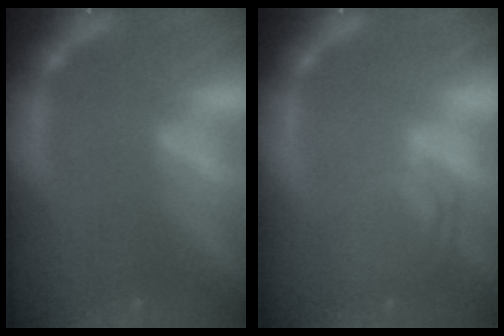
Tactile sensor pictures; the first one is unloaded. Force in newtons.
{"total": 6.0}